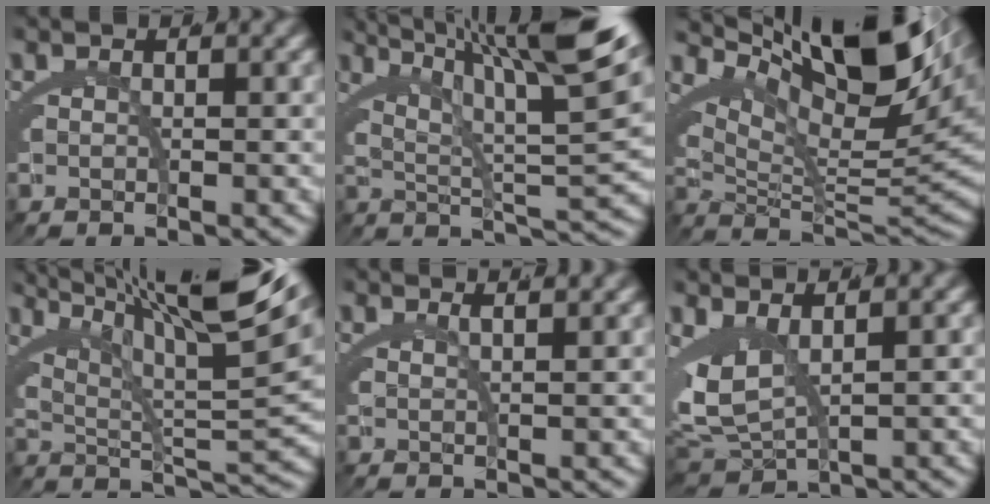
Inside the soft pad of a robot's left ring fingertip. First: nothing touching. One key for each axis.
{"total": 9.9, "fx": 4.9, "fy": 2.5, "fz": 8.3, "tx": -0.095, "ty": 0.010, "tz": 0.068}
{"total": 14.7, "fx": 6.1, "fy": 6.0, "fz": 12.0, "tx": -0.174, "ty": 0.013, "tz": 0.092}
{"total": 11.3, "fx": 5.7, "fy": 2.8, "fz": 9.3, "tx": -0.119, "ty": 0.010, "tz": 0.086}
{"total": 2.0, "fx": 1.5, "fy": -0.6, "fz": 1.1, "tx": -0.014, "ty": 0.001, "tz": 0.023}
{"total": 6.0, "fx": 0.6, "fy": 4.7, "fz": 3.7, "tx": -0.112, "ty": -0.024, "tz": 0.024}